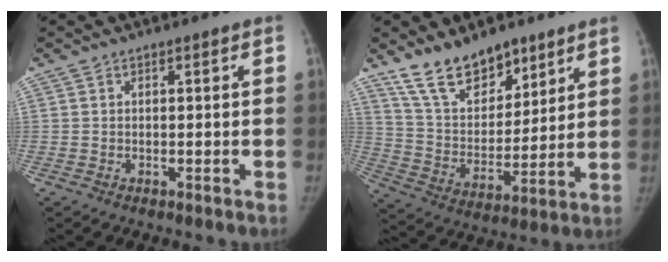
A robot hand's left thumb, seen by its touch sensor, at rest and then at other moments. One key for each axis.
{"total": 15.4, "fx": 11.3, "fy": 7.8, "fz": 7.1, "tx": -0.074, "ty": -0.063, "tz": 0.213}